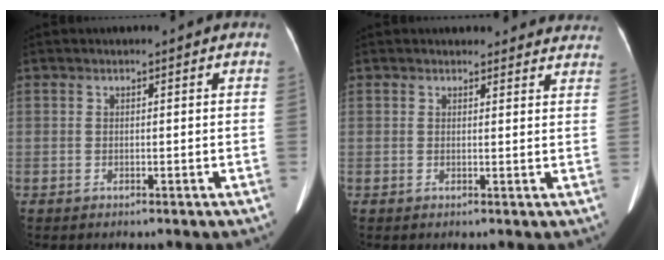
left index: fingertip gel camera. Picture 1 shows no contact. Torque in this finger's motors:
{"motor_torque": [0.38, -1.75, 0.01, 0.00]}